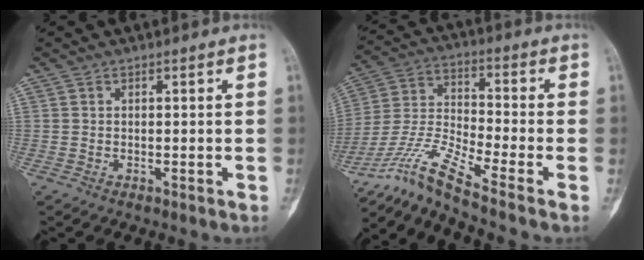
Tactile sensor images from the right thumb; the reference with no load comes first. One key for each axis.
{"total": 11.5, "fx": -9.3, "fy": -1.1, "fz": 6.7, "tx": -0.168, "ty": 0.039, "tz": -0.185}